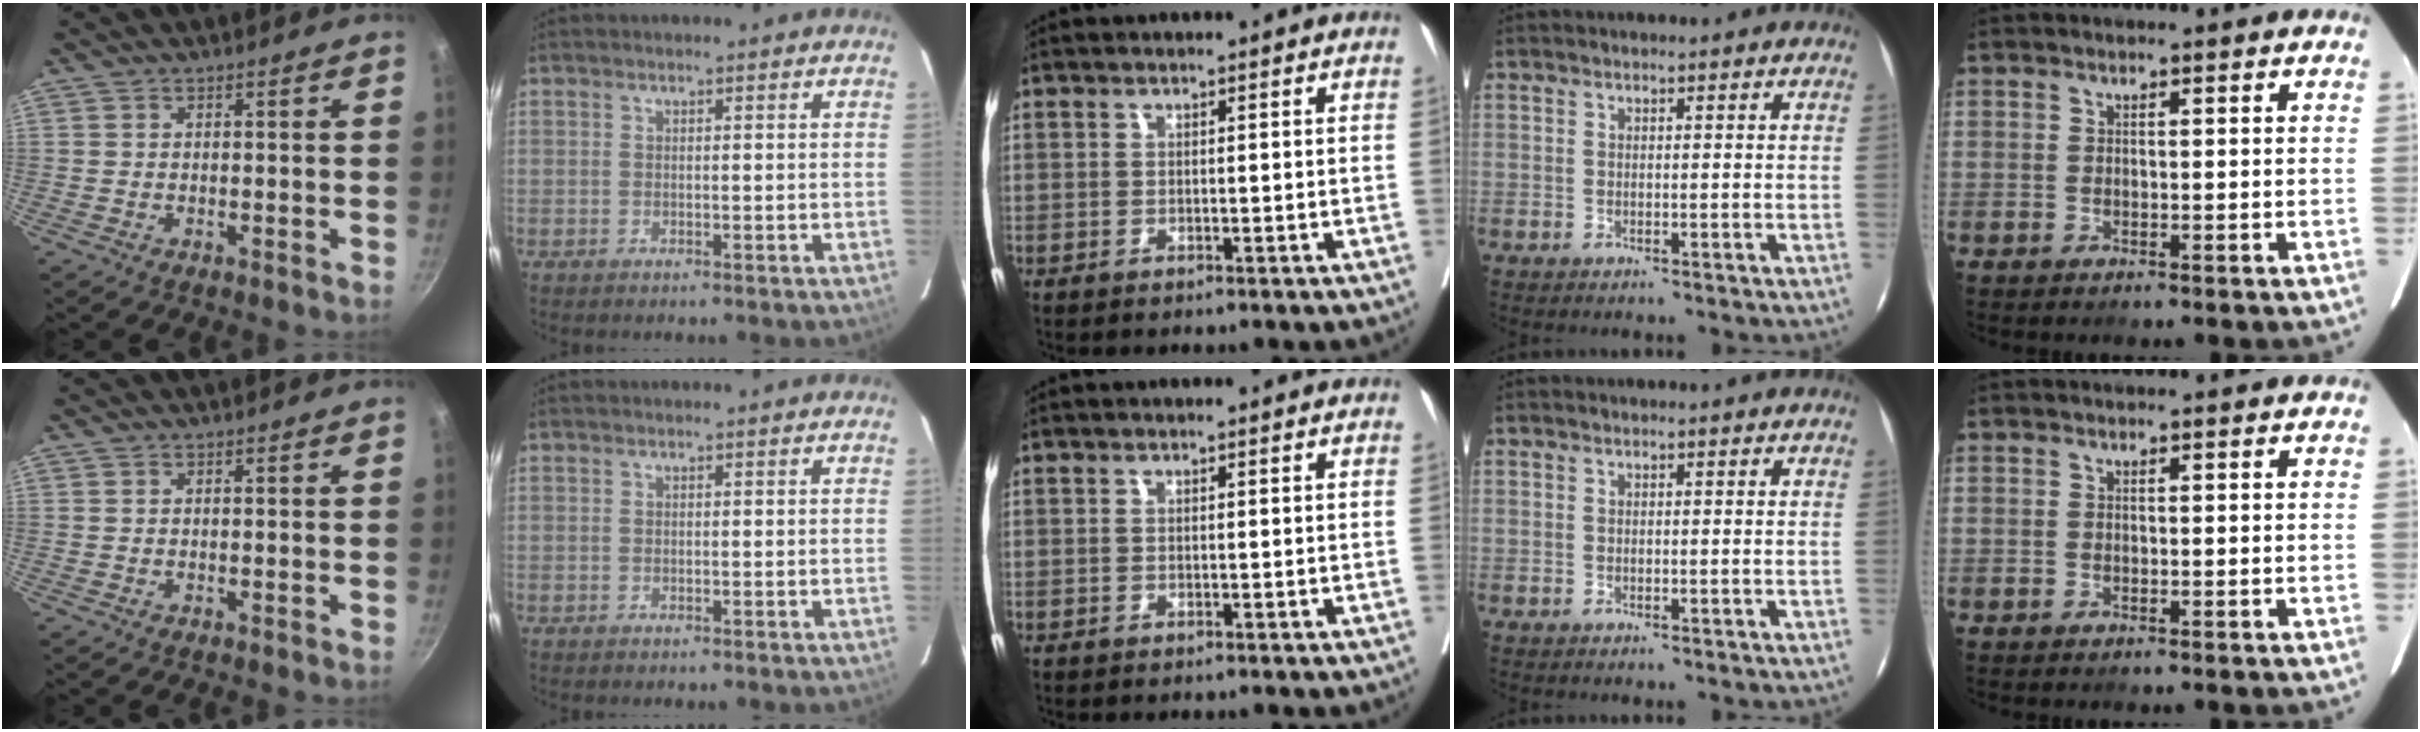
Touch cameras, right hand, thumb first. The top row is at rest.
{}